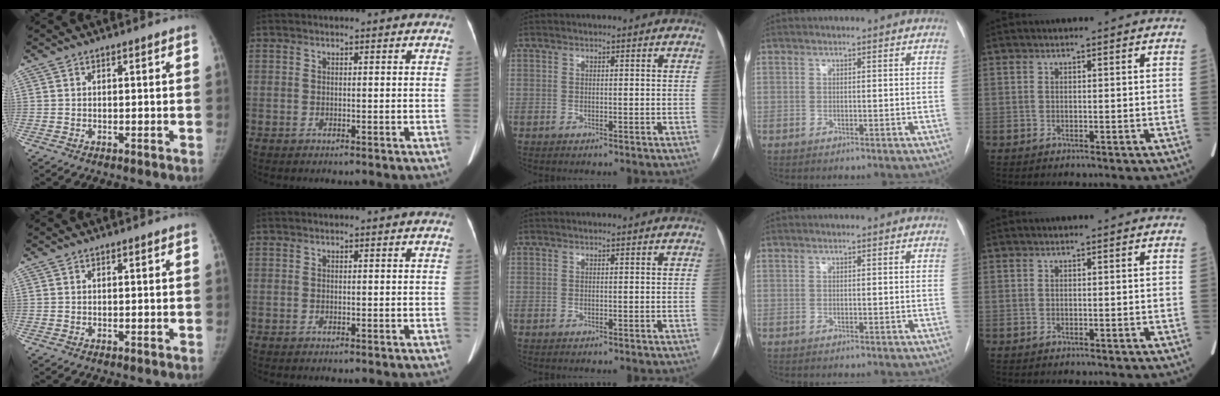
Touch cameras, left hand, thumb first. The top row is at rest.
{}